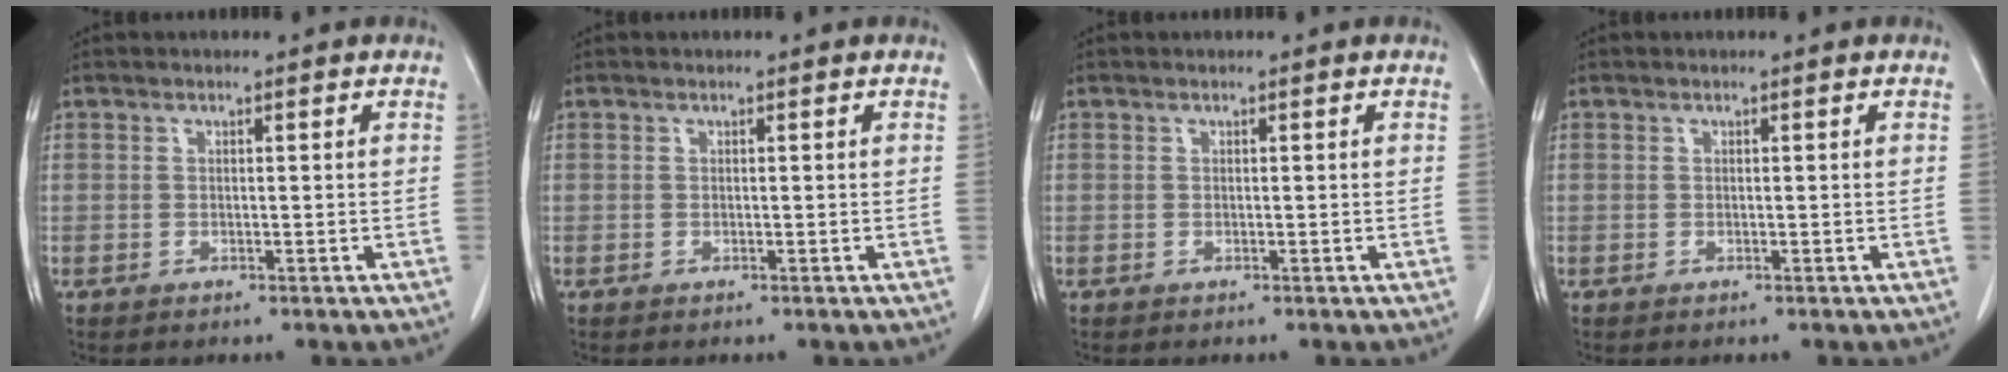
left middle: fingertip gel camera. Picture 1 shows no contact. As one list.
[{"total": 0.0}, {"total": 0.0}, {"total": 0.0}]